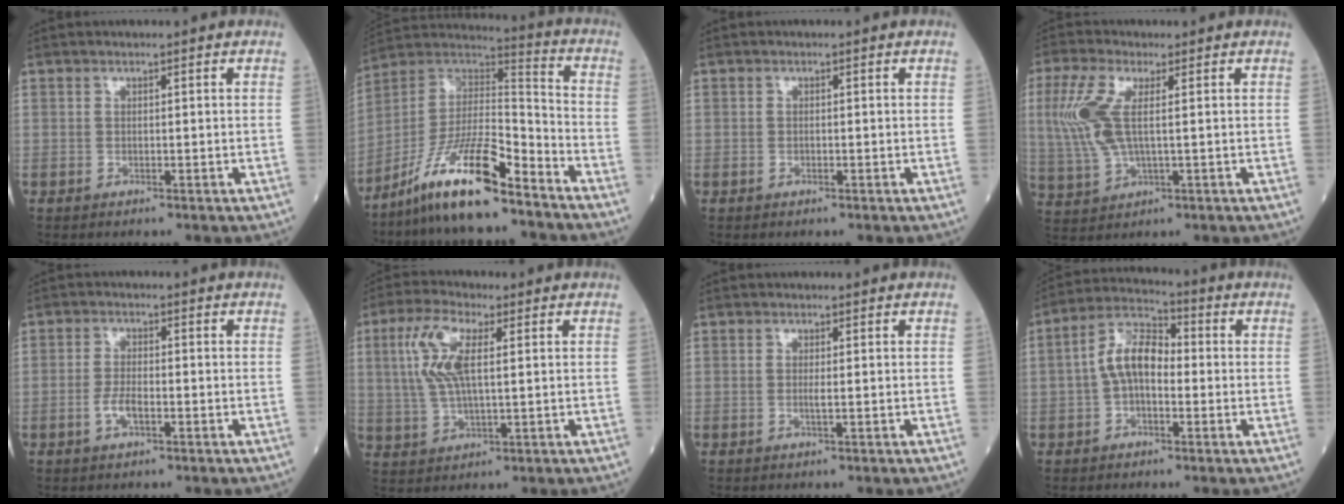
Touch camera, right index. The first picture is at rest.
{"total": 15.4, "force": [-11.0, 2.0, 10.6], "torque": [-0.197, 0.011, -0.196]}
{"total": 0.5, "force": [-0.2, 0.3, 0.4], "torque": [-0.009, 0.000, -0.004]}
{"total": 8.3, "force": [1.3, 2.9, 7.6], "torque": [-0.203, 0.004, 0.028]}
{"total": 3.4, "force": [-1.3, 1.1, 2.9], "torque": [-0.060, 0.001, -0.026]}
{"total": 8.6, "force": [2.0, 2.6, 8.0], "torque": [-0.184, 0.012, 0.042]}
{"total": 1.1, "force": [-0.2, -0.1, 1.0], "torque": [-0.024, -0.003, -0.005]}
{"total": 7.8, "force": [-0.6, 4.0, 6.7], "torque": [-0.137, 0.031, -0.018]}